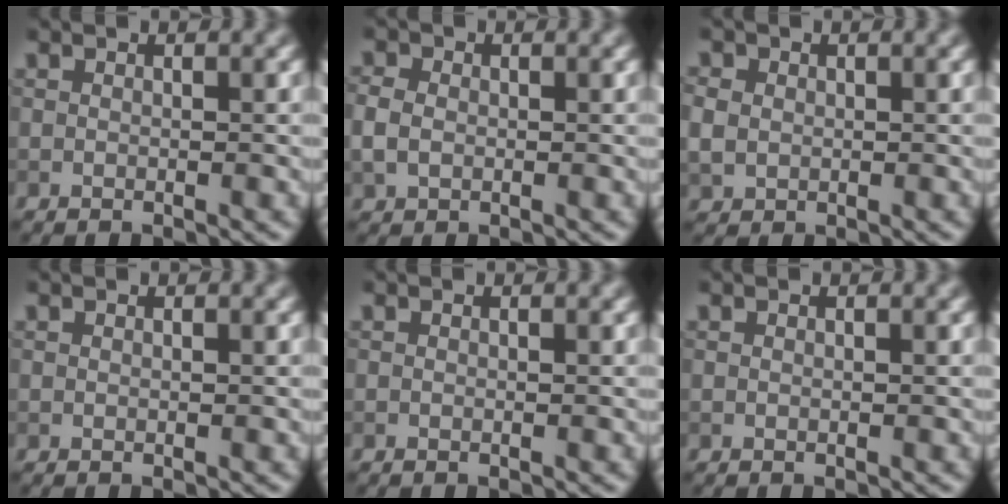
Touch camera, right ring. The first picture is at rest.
{"total": 2.1, "force": [-0.2, 1.7, 1.2], "torque": [-0.028, 0.001, -0.008]}
{"total": 2.1, "force": [0.1, 1.9, 0.9], "torque": [-0.019, 0.001, 0.000]}
{"total": 0.0}
{"total": 0.0}
{"total": 0.0}